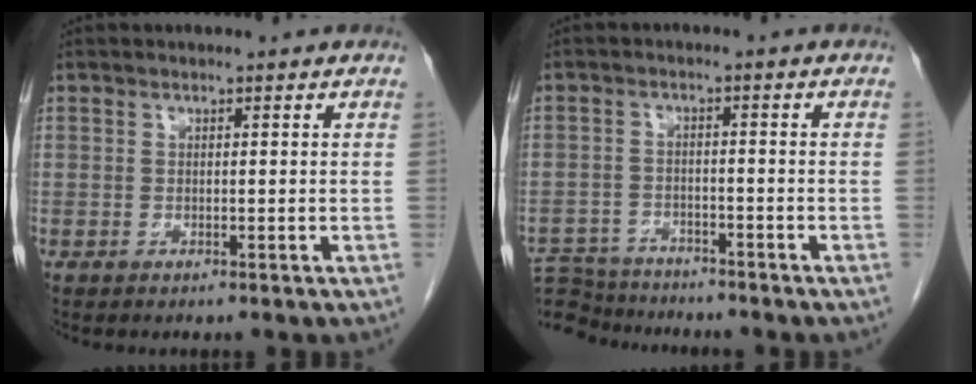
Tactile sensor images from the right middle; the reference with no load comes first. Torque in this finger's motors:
{"motor_torque": [-0.52, -0.87, 0.01, 0.03]}